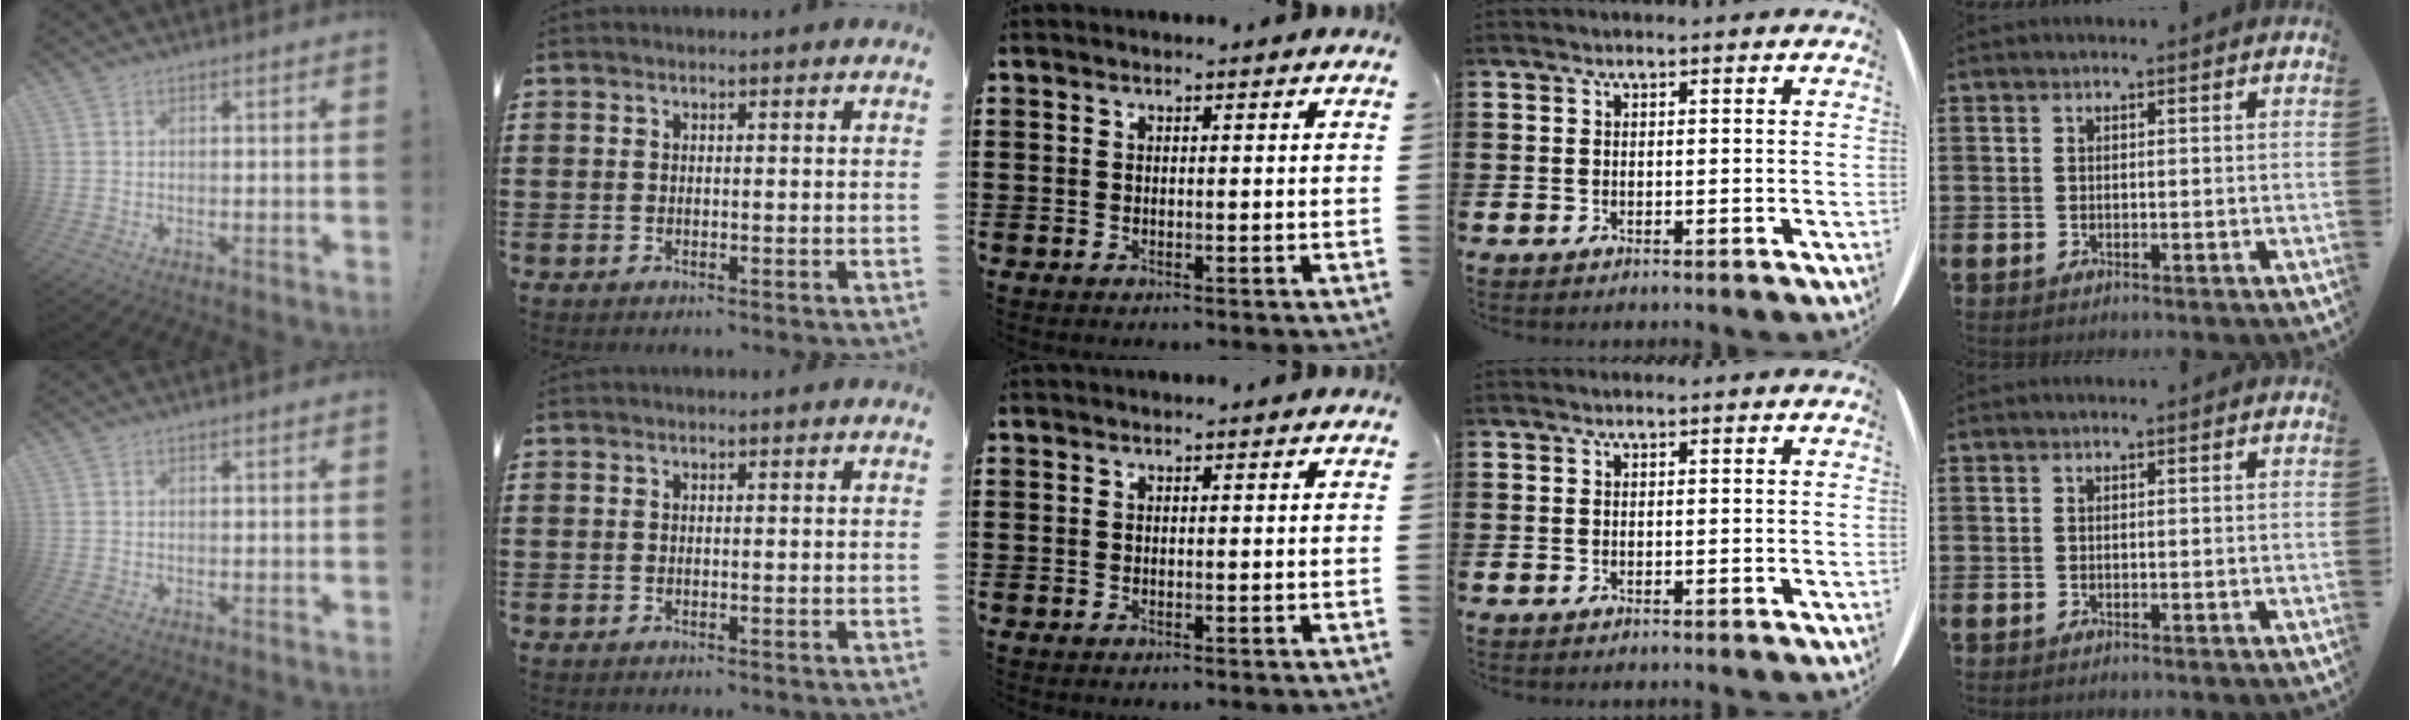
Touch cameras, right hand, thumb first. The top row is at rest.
{}